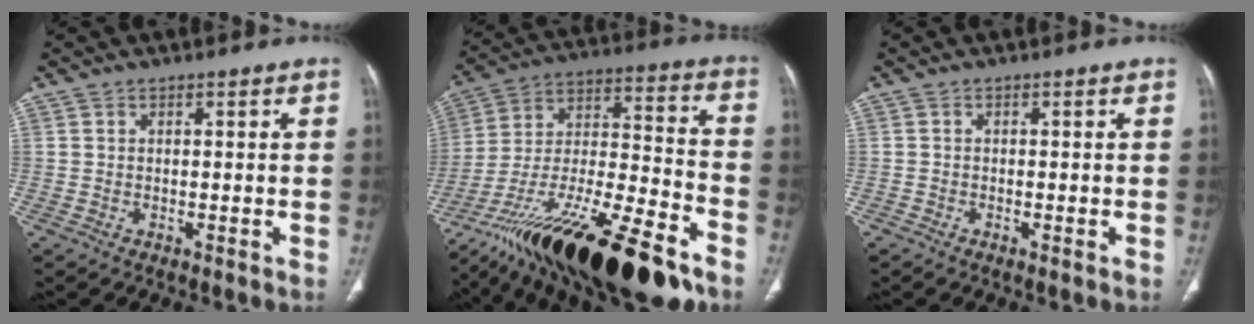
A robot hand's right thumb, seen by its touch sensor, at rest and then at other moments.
{"total": 31.9, "force": [-20.4, 9.6, 22.5], "torque": [-0.357, 0.049, -0.345]}
{"total": 0.7, "force": [-0.4, 0.2, 0.5], "torque": [-0.014, -0.002, -0.010]}